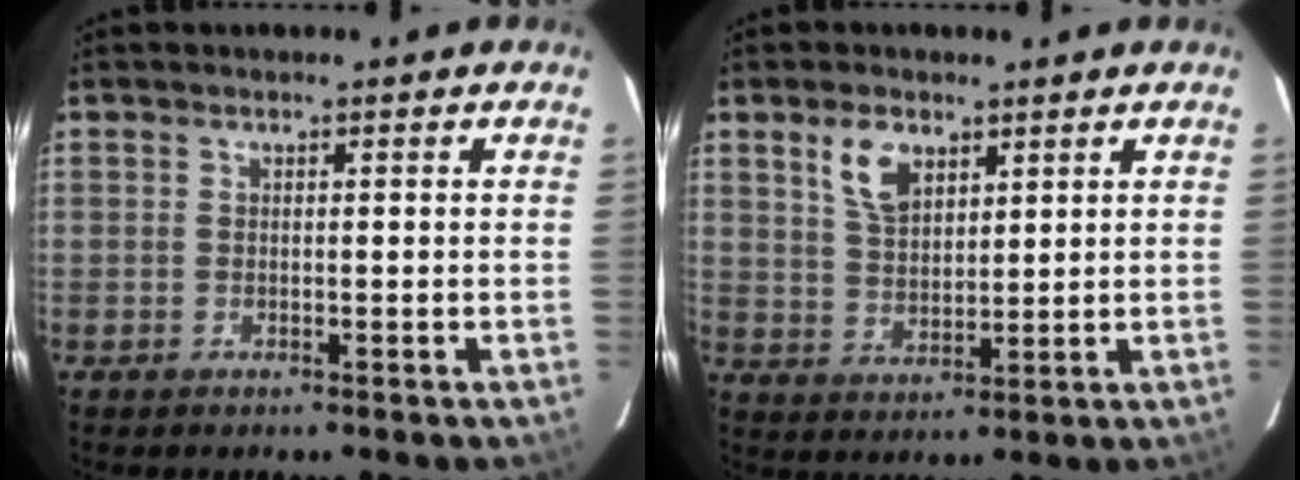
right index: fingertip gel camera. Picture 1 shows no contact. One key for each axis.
{"total": 6.8, "fx": 3.7, "fy": 3.8, "fz": 4.2, "tx": -0.079, "ty": 0.009, "tz": 0.074}